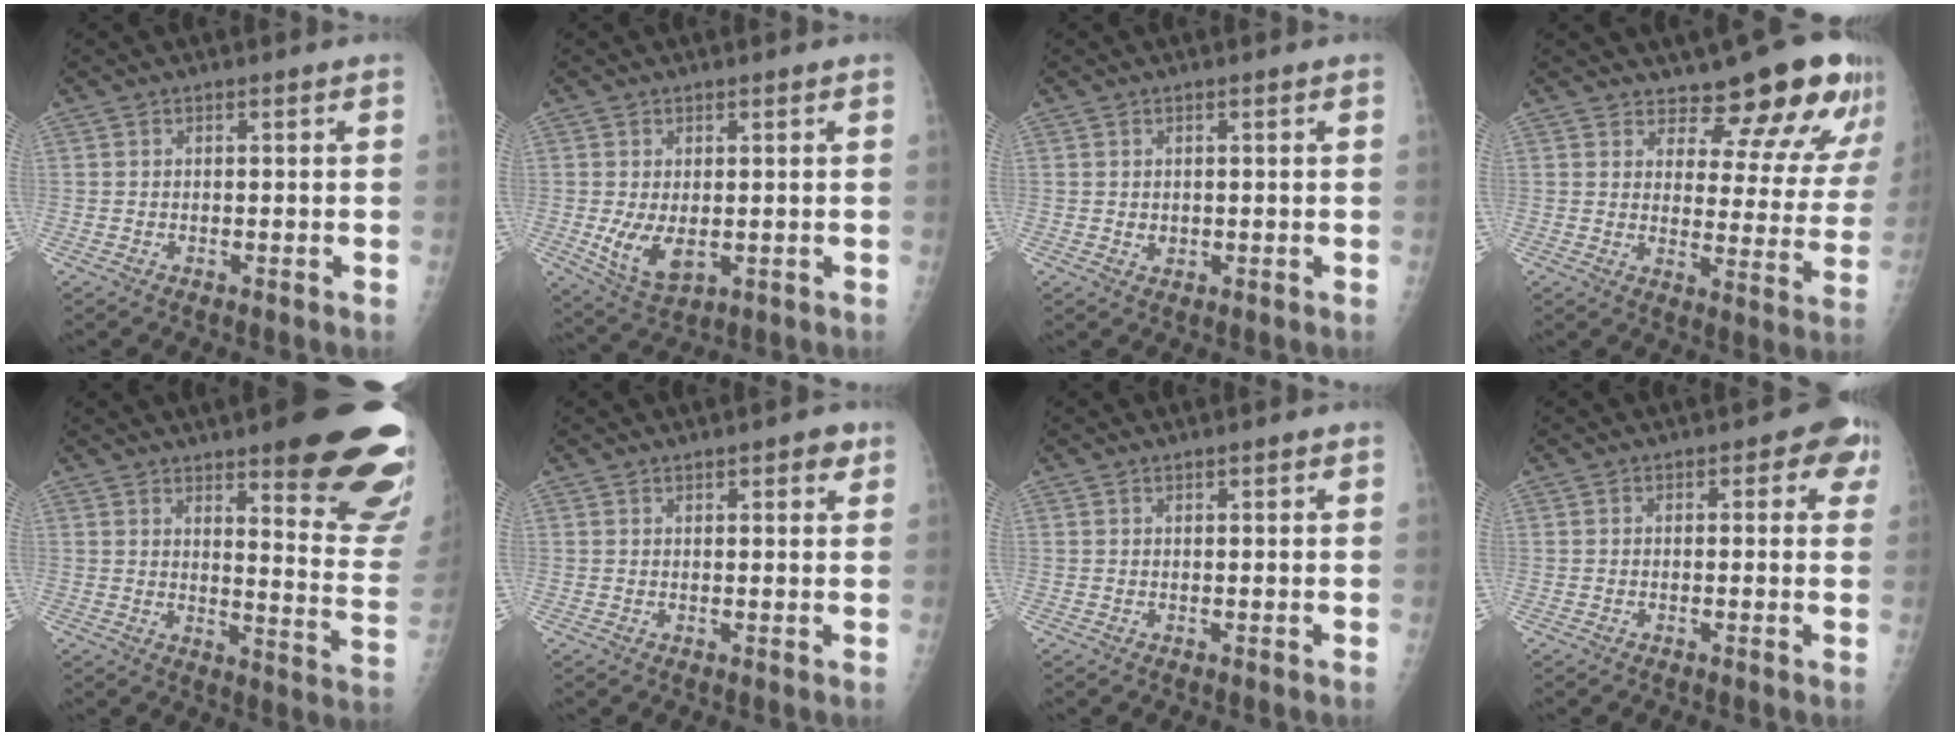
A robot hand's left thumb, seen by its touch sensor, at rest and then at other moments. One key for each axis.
{"total": 6.6, "fx": -0.3, "fy": 3.8, "fz": 5.4, "tx": -0.090, "ty": -0.019, "tz": 0.010}
{"total": 1.2, "fx": 0.4, "fy": 1.0, "fz": 0.7, "tx": -0.007, "ty": -0.003, "tz": 0.010}
{"total": 15.9, "fx": 13.5, "fy": 5.2, "fz": 6.6, "tx": -0.035, "ty": -0.099, "tz": 0.157}
{"total": 23.3, "fx": 14.6, "fy": 4.9, "fz": 17.4, "tx": -0.179, "ty": -0.081, "tz": 0.186}
{"total": 3.2, "fx": 2.0, "fy": 1.2, "fz": 2.1, "tx": -0.016, "ty": -0.007, "tz": 0.023}
{"total": 0.9, "fx": 0.7, "fy": 0.3, "fz": 0.5, "tx": -0.006, "ty": -0.001, "tz": 0.009}
{"total": 4.1, "fx": 1.6, "fy": 2.5, "fz": 2.8, "tx": 0.006, "ty": 0.001, "tz": 0.006}